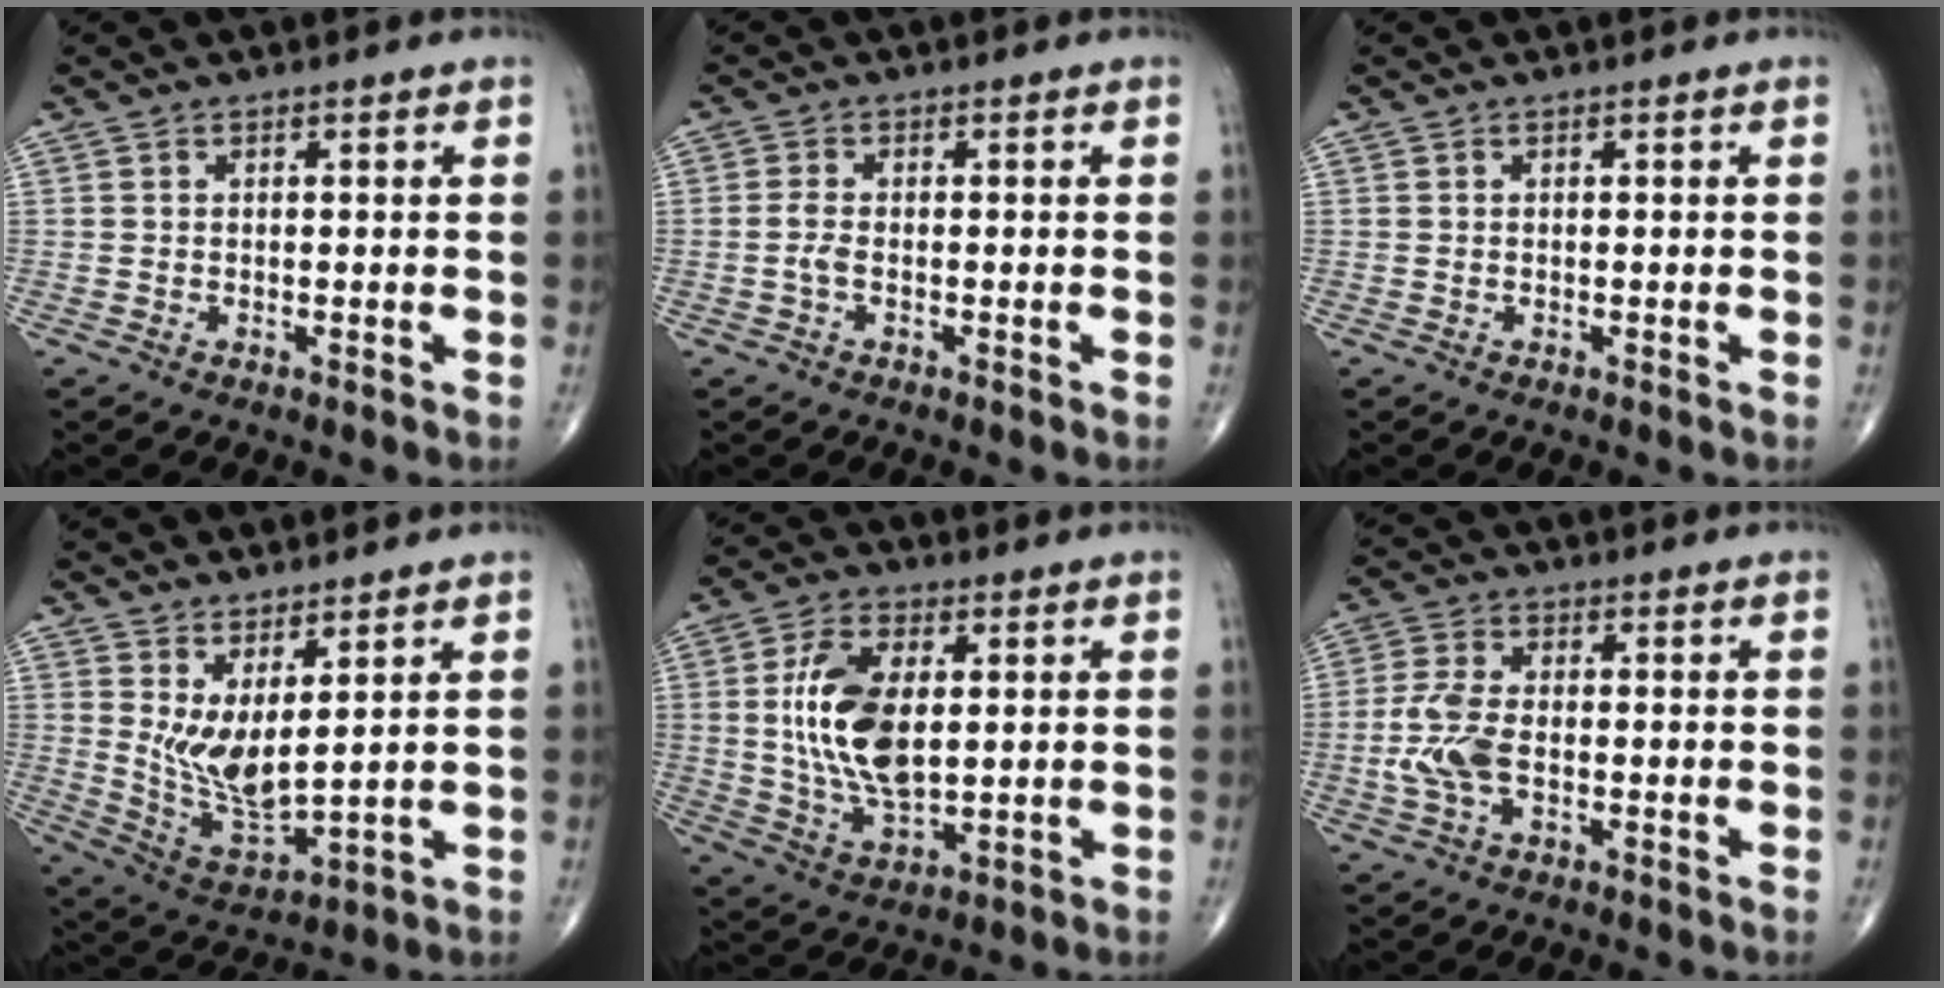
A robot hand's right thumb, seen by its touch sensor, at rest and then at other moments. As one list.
[{"total": 1.9, "force": [-0.5, 0.8, 1.6], "torque": [-0.039, 0.003, -0.014]}, {"total": 0.0}, {"total": 9.2, "force": [3.3, 2.9, 8.0], "torque": [-0.156, -0.049, 0.078]}, {"total": 13.9, "force": [1.8, 7.3, 11.7], "torque": [-0.222, -0.009, 0.038]}, {"total": 7.1, "force": [-1.4, 3.6, 6.0], "torque": [-0.146, 0.011, -0.030]}]